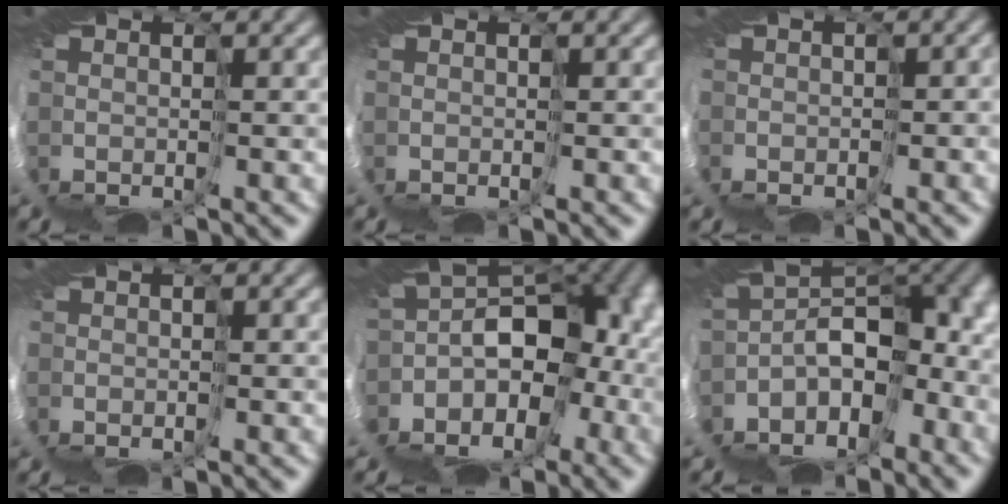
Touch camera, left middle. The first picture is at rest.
{"total": 0.0}
{"total": 2.6, "force": [-2.1, 1.0, 1.1], "torque": [-0.012, 0.004, -0.030]}
{"total": 1.0, "force": [-1.0, 0.3, 0.2], "torque": [-0.003, 0.002, -0.019]}
{"total": 11.5, "force": [-3.3, 7.9, 7.8], "torque": [-0.120, -0.007, -0.026]}
{"total": 10.2, "force": [-2.9, 6.0, 7.8], "torque": [-0.132, -0.004, -0.010]}